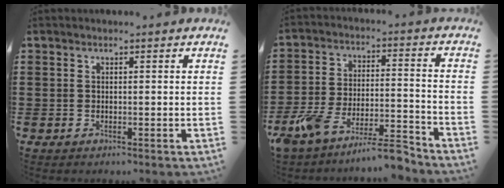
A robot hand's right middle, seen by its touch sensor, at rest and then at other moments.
{"total": 9.8, "force": [-9.1, 0.7, 3.7], "torque": [-0.068, 0.017, -0.178]}